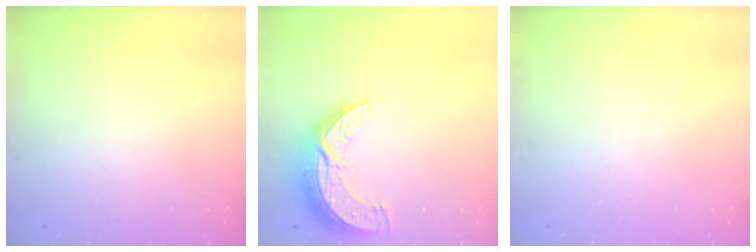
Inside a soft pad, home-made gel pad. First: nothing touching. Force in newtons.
{"total": 10.2, "press": 10.2, "slide": 0.6}
{"total": 0.0}